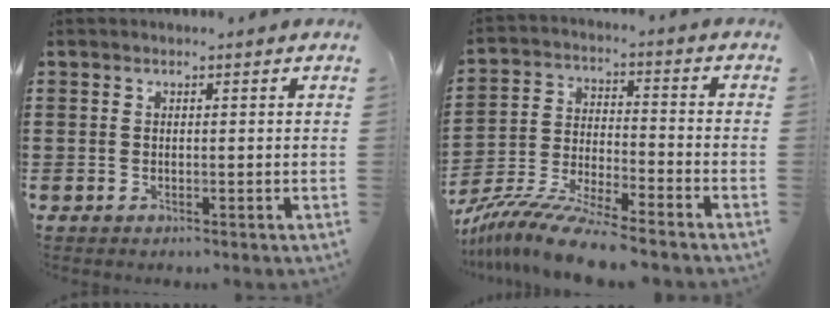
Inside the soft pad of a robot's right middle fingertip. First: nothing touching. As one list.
[{"total": 9.9, "force": [-9.1, 0.2, 3.7], "torque": [-0.077, 0.007, -0.181]}]